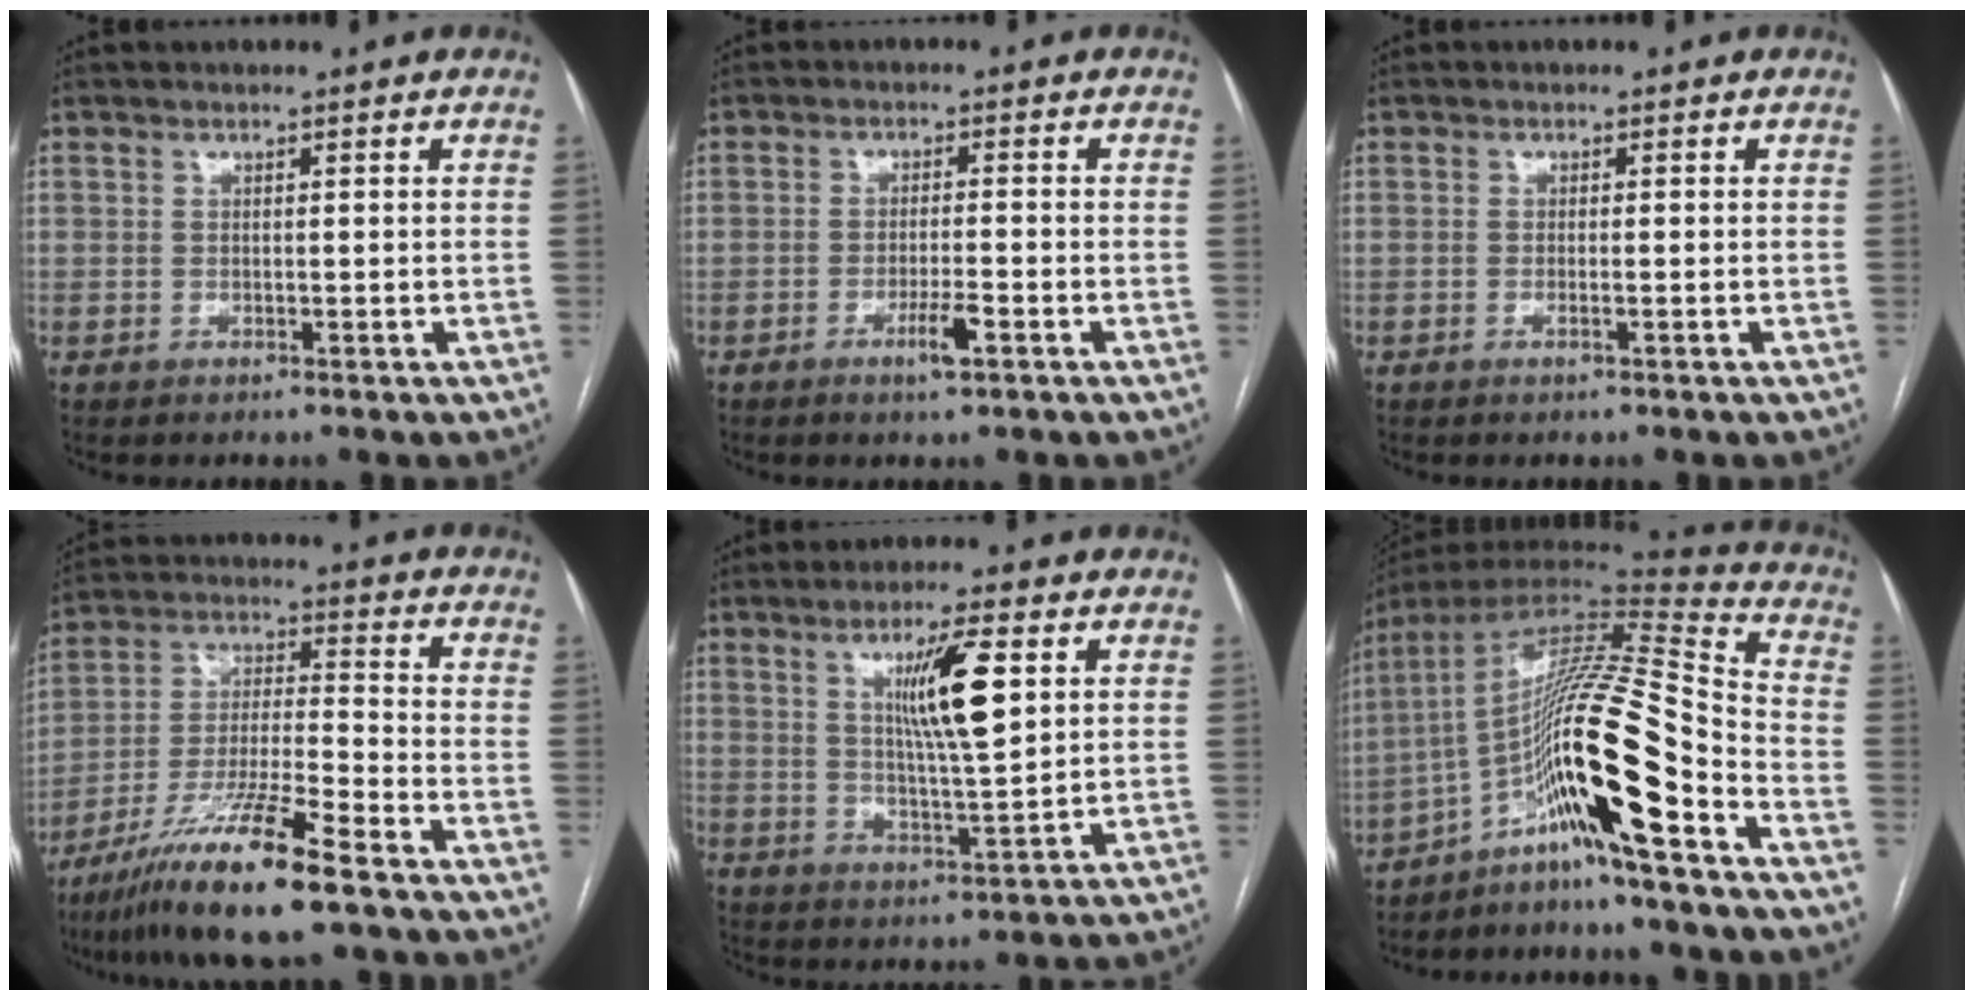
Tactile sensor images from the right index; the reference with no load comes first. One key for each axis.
{"total": 3.6, "fx": -1.9, "fy": 0.2, "fz": 3.0, "tx": -0.056, "ty": -0.004, "tz": -0.033}
{"total": 0.9, "fx": -0.4, "fy": -0.1, "fz": 0.8, "tx": -0.016, "ty": 0.000, "tz": -0.006}
{"total": 14.7, "fx": -9.8, "fy": 0.3, "fz": 11.0, "tx": -0.218, "ty": -0.031, "tz": -0.179}
{"total": 9.6, "fx": 3.2, "fy": 0.7, "fz": 9.0, "tx": -0.156, "ty": -0.003, "tz": 0.055}
{"total": 17.6, "fx": -8.9, "fy": -0.8, "fz": 15.2, "tx": -0.271, "ty": 0.013, "tz": -0.159}